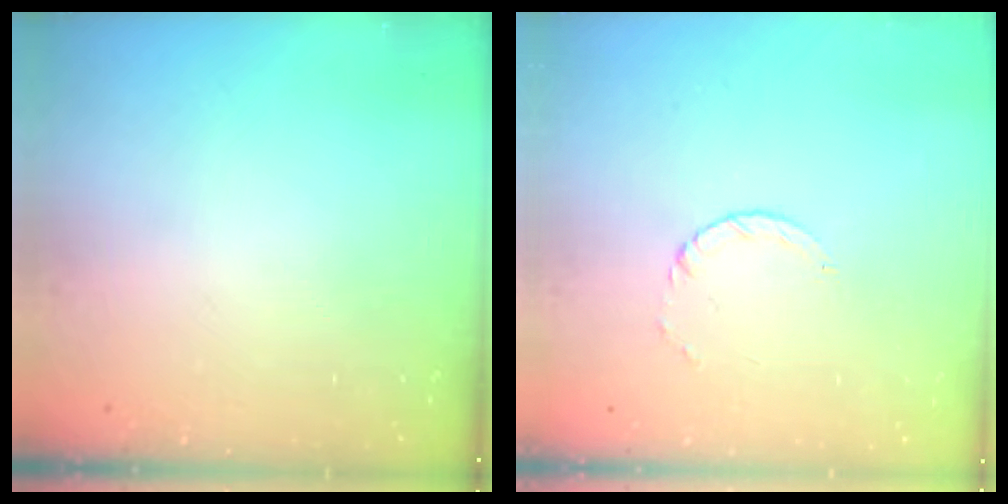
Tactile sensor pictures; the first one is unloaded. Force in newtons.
{"total": 2.4, "press": 2.4, "slide": 0.3}